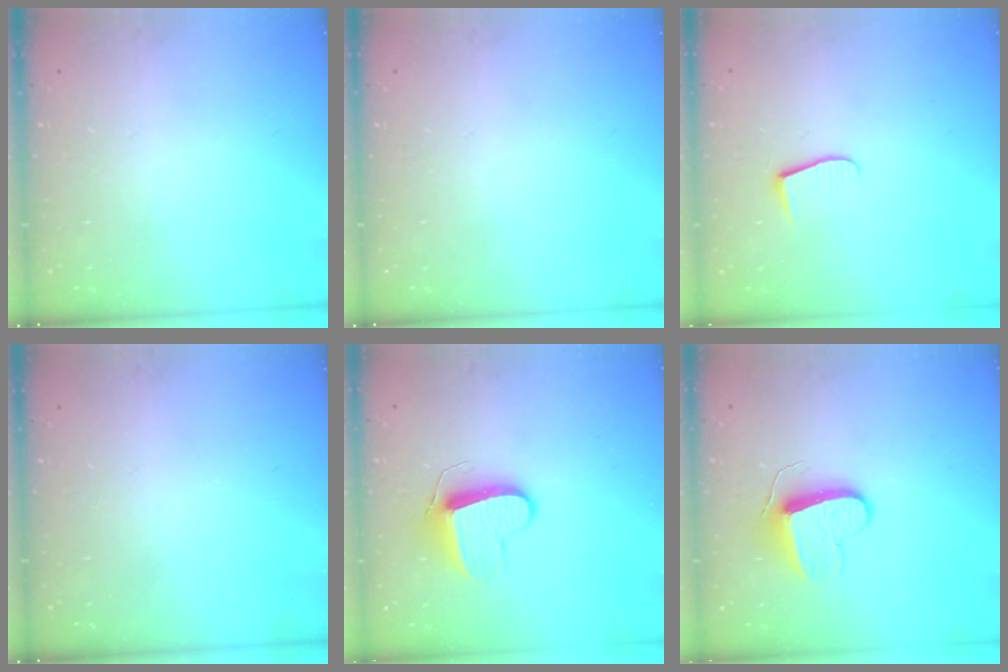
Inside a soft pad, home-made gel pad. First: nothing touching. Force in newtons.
{"total": 0.0}
{"total": 7.0, "press": 6.9, "slide": 0.5}
{"total": 0.0}
{"total": 9.9, "press": 9.9, "slide": 0.8}
{"total": 9.2, "press": 9.2, "slide": 0.3}